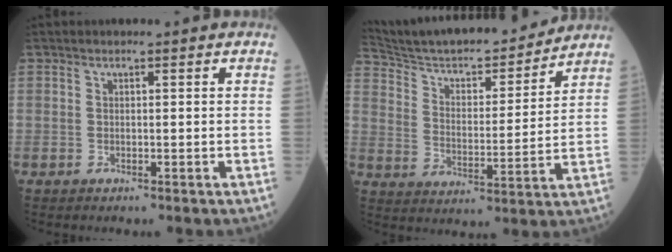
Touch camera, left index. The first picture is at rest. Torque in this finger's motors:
{"motor_torque": [-0.22, -1.26, 0.21, 0.05]}